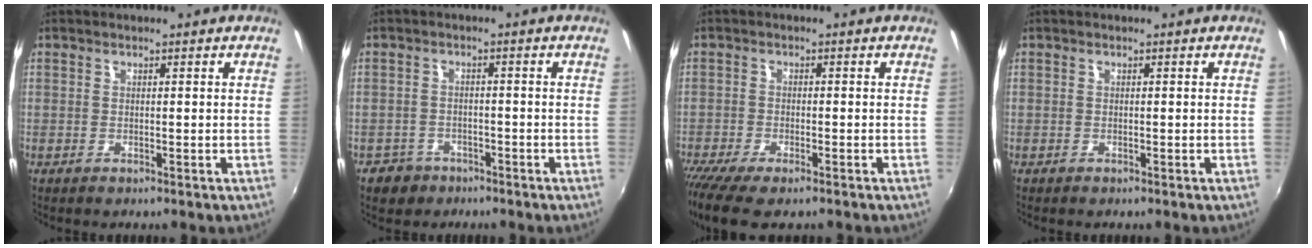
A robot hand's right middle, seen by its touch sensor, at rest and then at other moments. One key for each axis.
{"total": 4.7, "fx": -3.0, "fy": 3.5, "fz": 0.8, "tx": -0.036, "ty": 0.004, "tz": -0.047}
{"total": 9.0, "fx": -6.8, "fy": 2.5, "fz": 5.4, "tx": -0.134, "ty": -0.045, "tz": -0.123}
{"total": 0.0}